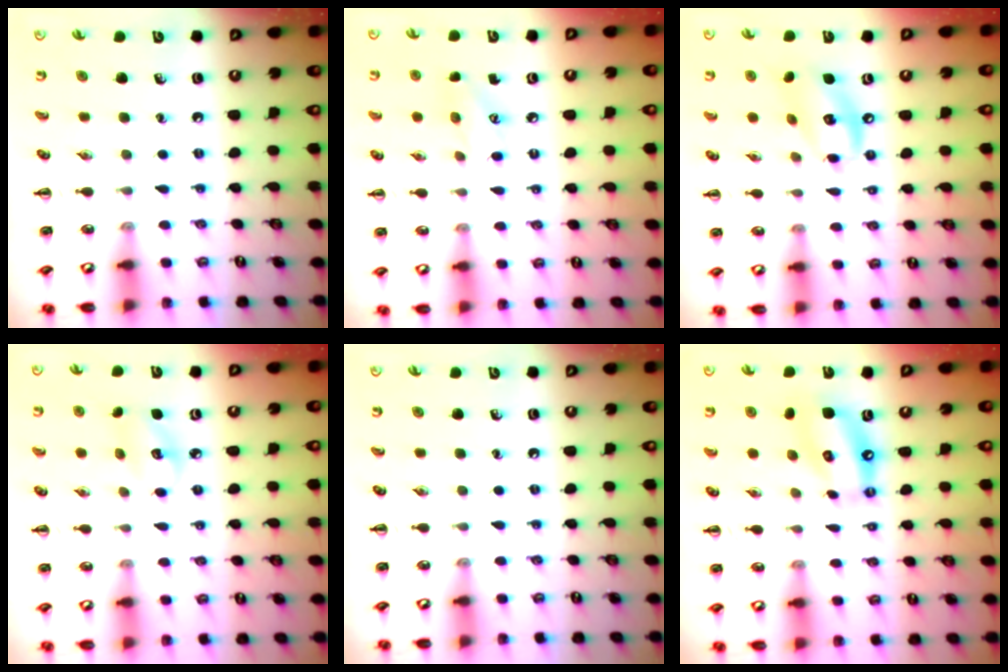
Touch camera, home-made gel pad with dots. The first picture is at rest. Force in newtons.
{"total": 6.7, "press": 6.5, "slide": 1.4}
{"total": 10.8, "press": 10.6, "slide": 2.1}
{"total": 5.2, "press": 5.1, "slide": 0.9}
{"total": 0.0}
{"total": 13.1, "press": 12.6, "slide": 3.4}